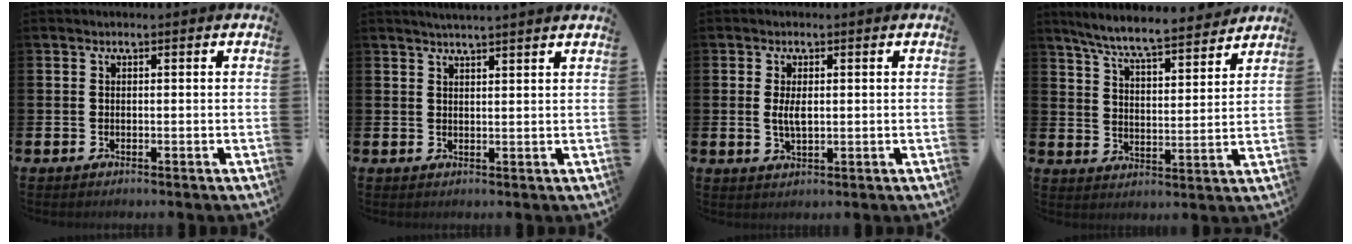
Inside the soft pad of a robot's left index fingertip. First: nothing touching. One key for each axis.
{"total": 2.6, "fx": 2.6, "fy": -0.6, "fz": 0.3, "tx": -0.007, "ty": -0.013, "tz": 0.047}
{"total": 2.9, "fx": 0.4, "fy": 1.2, "fz": 2.6, "tx": -0.040, "ty": -0.001, "tz": 0.003}
{"total": 7.4, "fx": 7.0, "fy": 0.5, "fz": 2.5, "tx": -0.080, "ty": -0.046, "tz": 0.121}